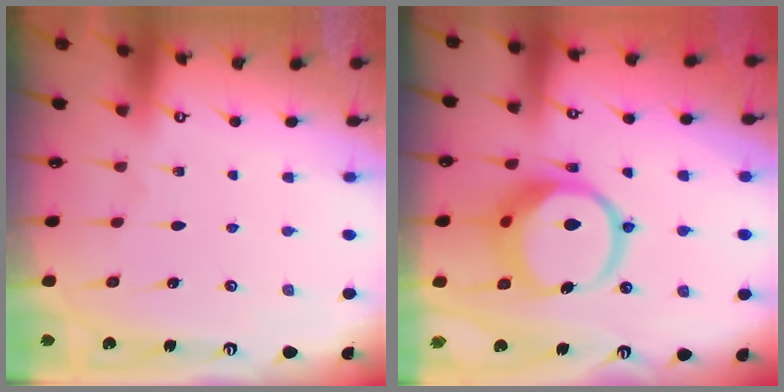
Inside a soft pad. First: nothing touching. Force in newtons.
{"total": 14.6, "press": 14.4, "slide": 1.9}